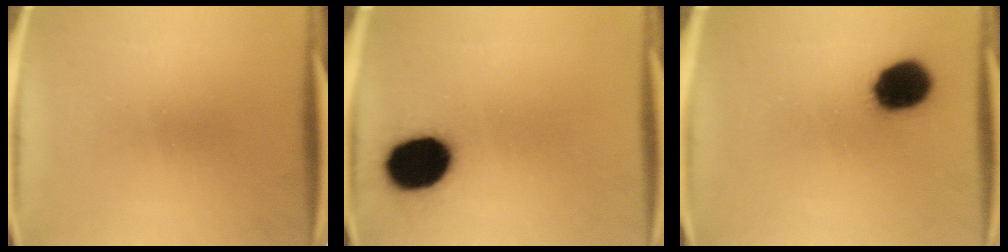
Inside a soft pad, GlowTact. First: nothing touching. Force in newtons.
{"total": 16.0}
{"total": 13.4}